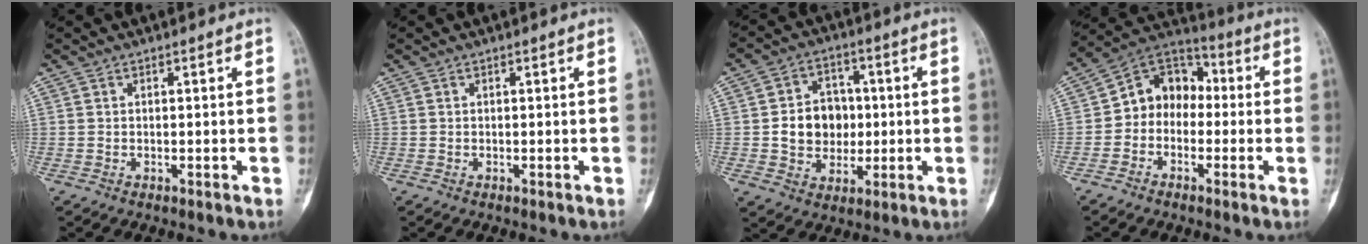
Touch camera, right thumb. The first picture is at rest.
{"total": 0.0}
{"total": 10.5, "force": [0.0, 8.7, 5.8], "torque": [-0.055, 0.014, 0.002]}
{"total": 10.2, "force": [-1.0, 8.3, 5.7], "torque": [-0.053, 0.049, -0.036]}